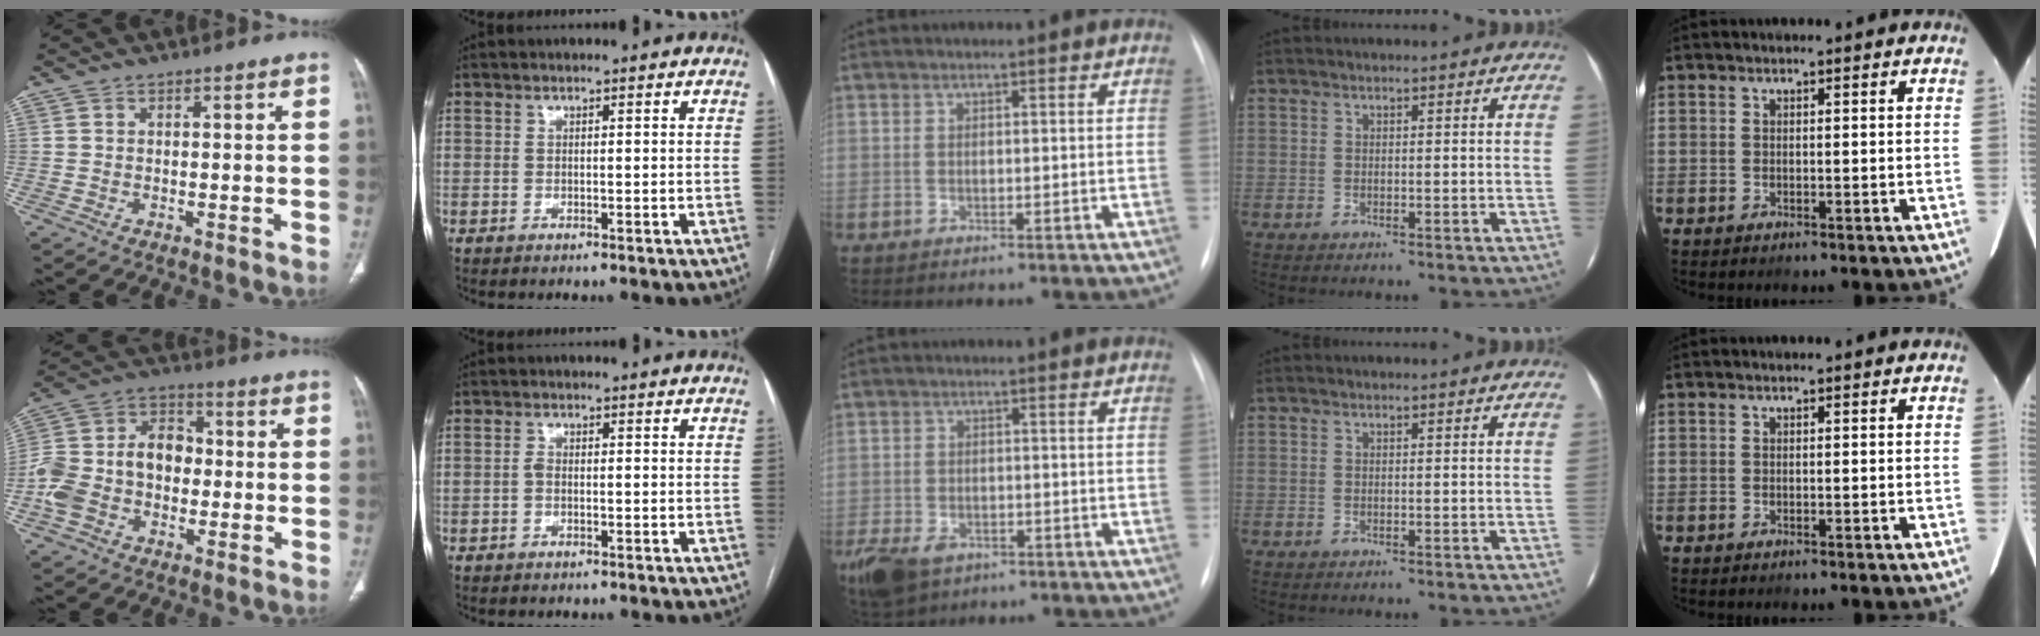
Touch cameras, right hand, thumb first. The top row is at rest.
{"thumb": {"total": 13.6, "force": [-2.2, 10.0, 9.0], "torque": [-0.161, 0.051, -0.049]}, "index": {"total": 0.9, "force": [-0.4, 0.4, 0.7], "torque": [-0.012, 0.003, -0.009]}, "middle": {"total": 9.1, "force": [-5.1, 6.1, 4.4], "torque": [-0.109, -0.005, -0.078]}}